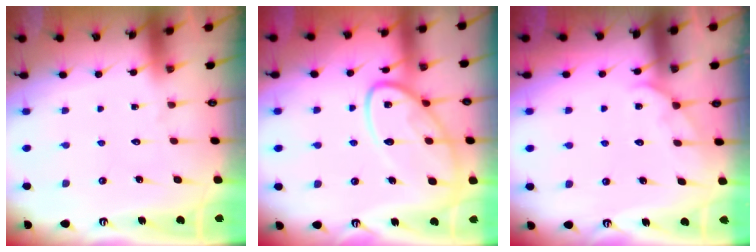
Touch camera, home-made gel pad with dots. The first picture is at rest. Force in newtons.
{"total": 13.5, "press": 13.5, "slide": 1.2}
{"total": 4.4, "press": 4.4, "slide": 0.3}